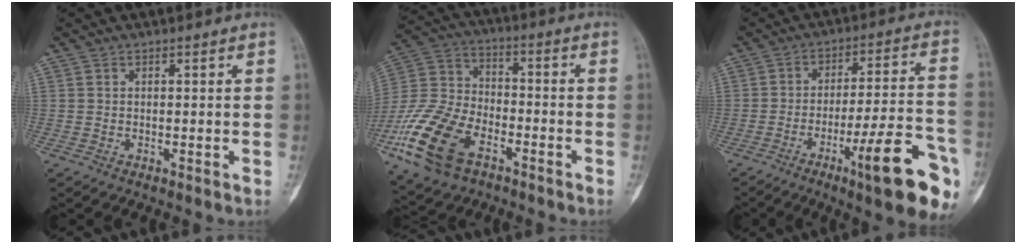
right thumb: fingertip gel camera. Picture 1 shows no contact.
{"total": 18.4, "force": [-8.9, 10.7, 12.1], "torque": [-0.248, 0.034, -0.170]}
{"total": 18.4, "force": [-8.8, 3.4, 15.8], "torque": [-0.198, 0.046, -0.124]}